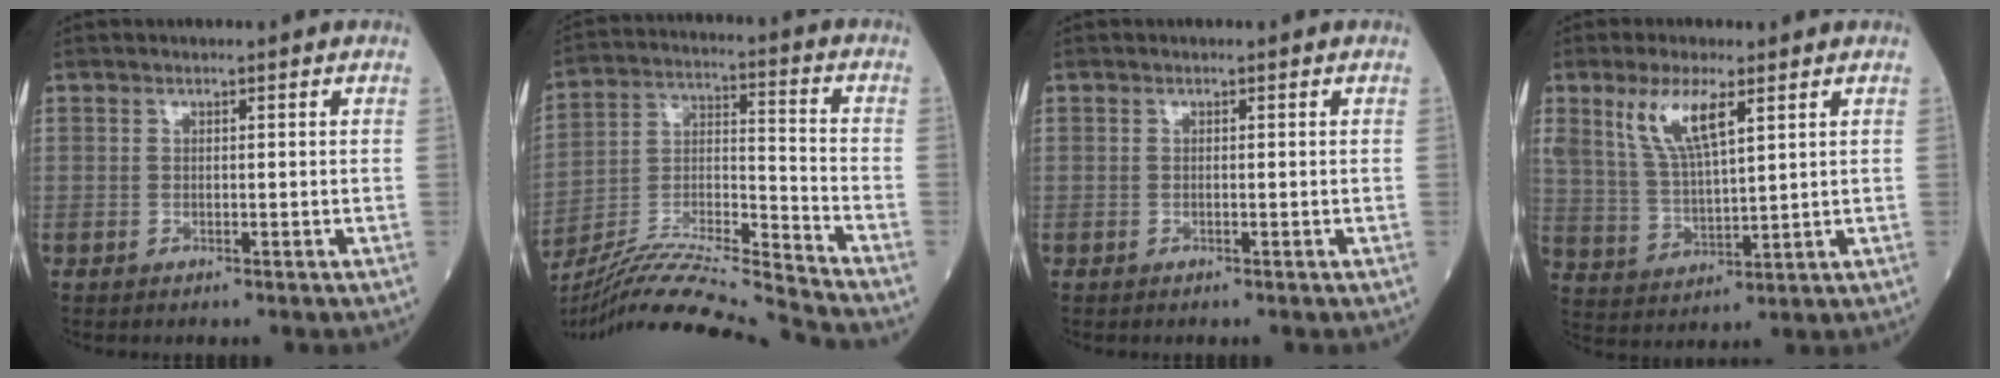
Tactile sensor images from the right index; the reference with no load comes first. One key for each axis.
{"total": 18.1, "fx": -17.1, "fy": -2.2, "fz": 5.6, "tx": -0.103, "ty": 0.006, "tz": -0.302}
{"total": 0.0}
{"total": 8.7, "fx": 4.6, "fy": 2.2, "fz": 7.1, "tx": -0.152, "ty": 0.005, "tz": 0.098}